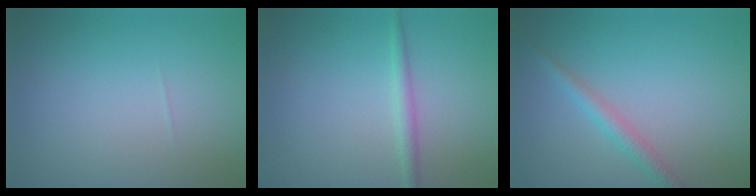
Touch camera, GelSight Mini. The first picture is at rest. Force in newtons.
{"total": 1.4, "press": 1.4, "slide": 0.1}
{"total": 2.0, "press": 2.0, "slide": 0.0}